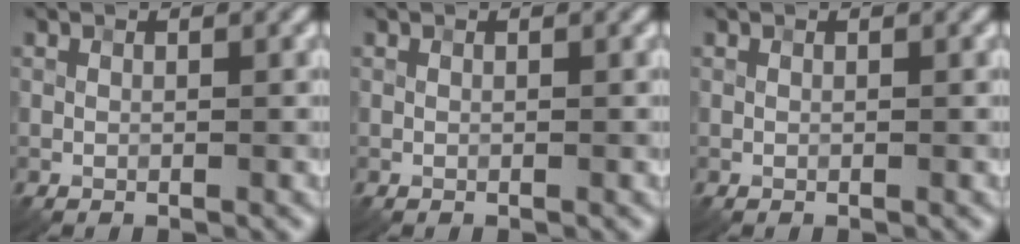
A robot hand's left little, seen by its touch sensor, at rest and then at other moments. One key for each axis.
{"total": 0.0}
{"total": 0.0}